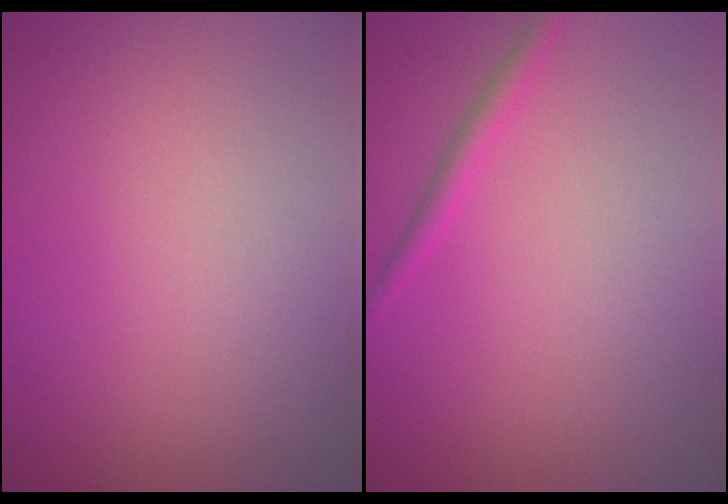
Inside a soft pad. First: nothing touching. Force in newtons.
{"total": 1.3, "press": 1.3, "slide": 0.1}